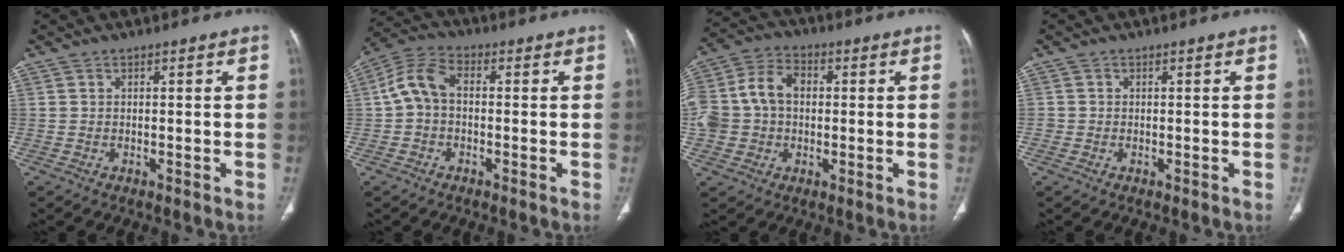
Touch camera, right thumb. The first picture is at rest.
{"total": 7.0, "force": [-0.1, 4.7, 5.2], "torque": [-0.100, 0.024, -0.012]}
{"total": 13.8, "force": [0.5, 10.9, 8.5], "torque": [-0.172, 0.037, 0.008]}
{"total": 0.9, "force": [-0.2, 0.9, 0.0], "torque": [0.005, 0.005, -0.005]}